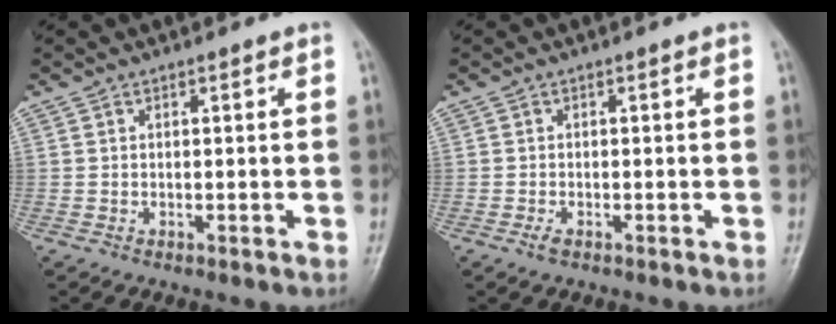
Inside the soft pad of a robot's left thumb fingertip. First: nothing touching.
{"total": 1.2, "force": [-0.9, 0.5, 0.7], "torque": [-0.022, 0.004, -0.017]}